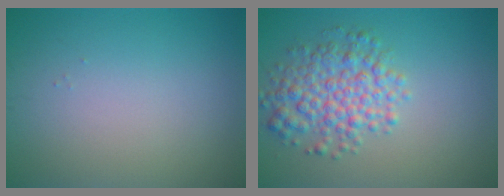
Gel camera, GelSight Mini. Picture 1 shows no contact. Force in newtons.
{"total": 4.9, "press": 4.9, "slide": 0.1}